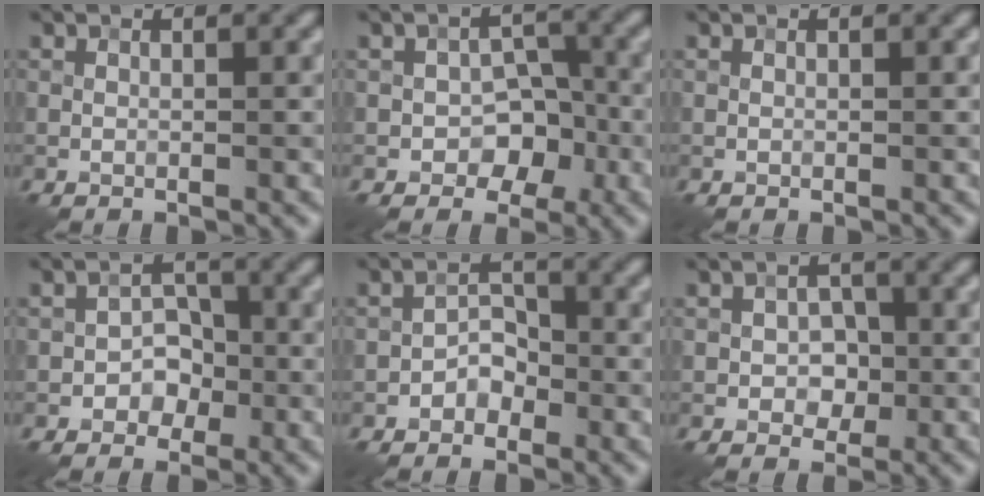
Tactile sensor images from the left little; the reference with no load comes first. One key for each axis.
{"total": 4.2, "fx": -1.5, "fy": 3.1, "fz": 2.4, "tx": -0.021, "ty": 0.001, "tz": -0.026}
{"total": 0.0}
{"total": 2.6, "fx": -0.9, "fy": 2.1, "fz": 1.3, "tx": -0.004, "ty": 0.004, "tz": -0.022}
{"total": 2.1, "fx": -1.2, "fy": 1.5, "fz": 1.0, "tx": -0.013, "ty": 0.009, "tz": -0.022}
{"total": 2.5, "fx": -0.4, "fy": 2.0, "fz": 1.5, "tx": -0.018, "ty": -0.002, "tz": -0.010}